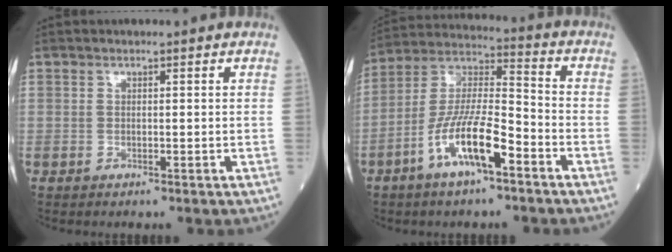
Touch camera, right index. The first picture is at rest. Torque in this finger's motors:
{"motor_torque": [1.25, -0.89, 0.61, 0.21]}